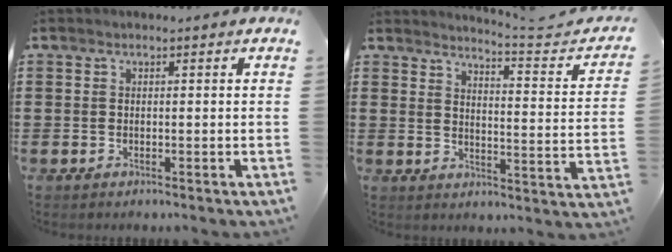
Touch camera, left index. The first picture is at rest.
{"total": 3.9, "force": [3.6, -0.4, 1.6], "torque": [-0.035, -0.035, 0.049]}